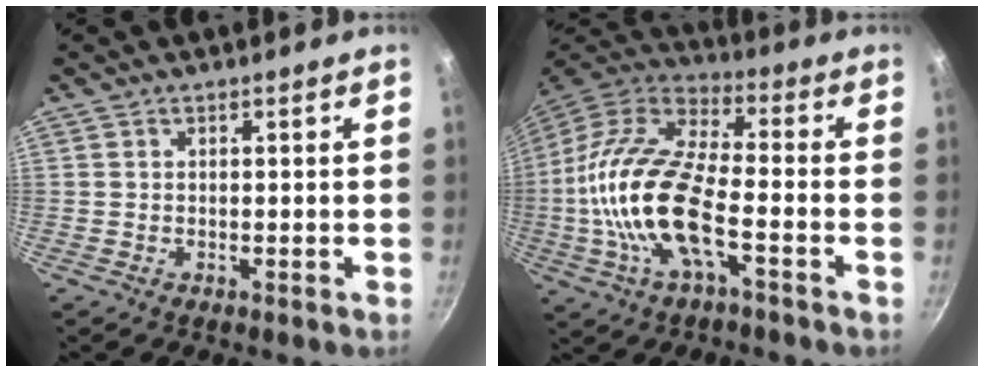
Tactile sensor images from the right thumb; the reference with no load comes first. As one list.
[{"total": 19.8, "force": [-4.6, 8.0, 17.4], "torque": [-0.342, 0.034, -0.104]}]